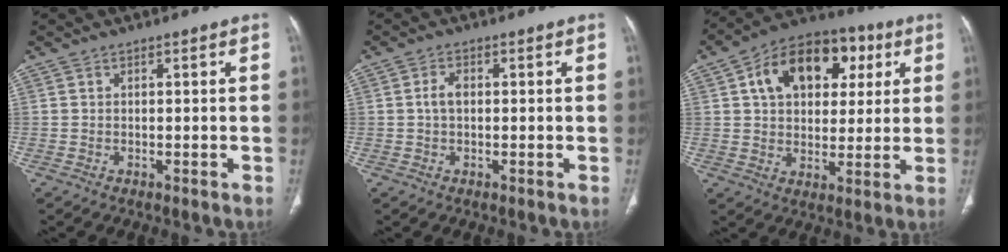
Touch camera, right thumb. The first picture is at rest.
{"total": 2.4, "force": [0.0, 1.4, 1.9], "torque": [-0.039, 0.007, -0.002]}
{"total": 17.9, "force": [5.9, 11.9, 12.0], "torque": [-0.146, 0.010, 0.088]}